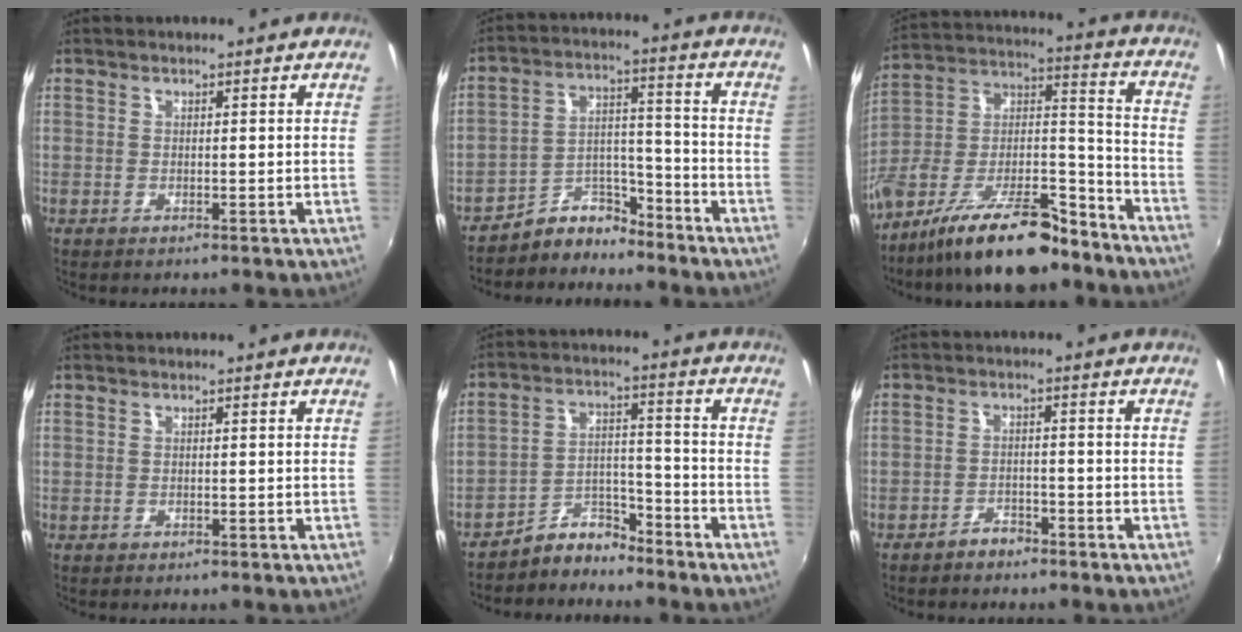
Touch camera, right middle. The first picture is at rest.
{"total": 7.4, "force": [-6.8, 2.8, 0.9], "torque": [-0.016, 0.033, -0.124]}
{"total": 20.7, "force": [-14.6, 6.6, 13.0], "torque": [-0.231, 0.000, -0.234]}
{"total": 0.0}
{"total": 6.5, "force": [-6.1, 2.1, 0.8], "torque": [-0.010, 0.027, -0.112]}
{"total": 3.0, "force": [-2.6, 1.3, 0.6], "torque": [-0.022, 0.005, -0.042]}